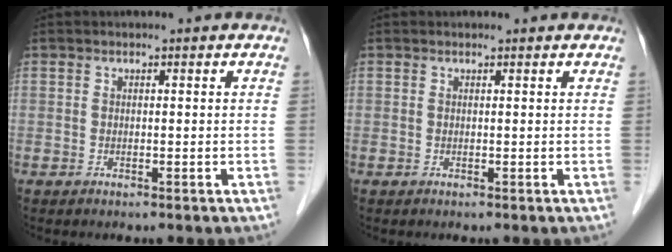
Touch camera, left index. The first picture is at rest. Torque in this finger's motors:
{"motor_torque": [0.91, -1.23, -0.01, -0.01]}